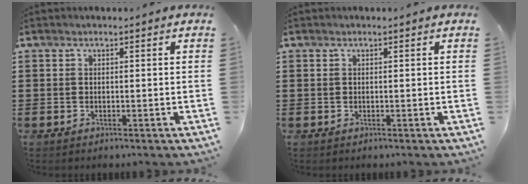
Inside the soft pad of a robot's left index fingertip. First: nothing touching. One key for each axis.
{"total": 0.0}